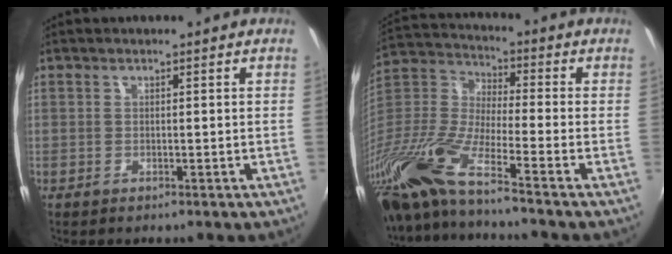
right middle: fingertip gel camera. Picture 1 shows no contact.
{"total": 17.6, "force": [-13.3, 0.3, 11.5], "torque": [-0.228, -0.040, -0.269]}